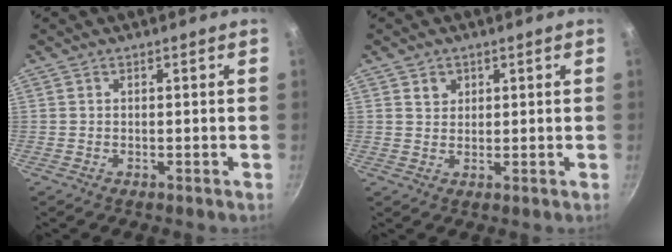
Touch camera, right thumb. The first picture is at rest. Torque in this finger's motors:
{"motor_torque": [0.01, -0.16, 0.30, 0.09, -0.05]}